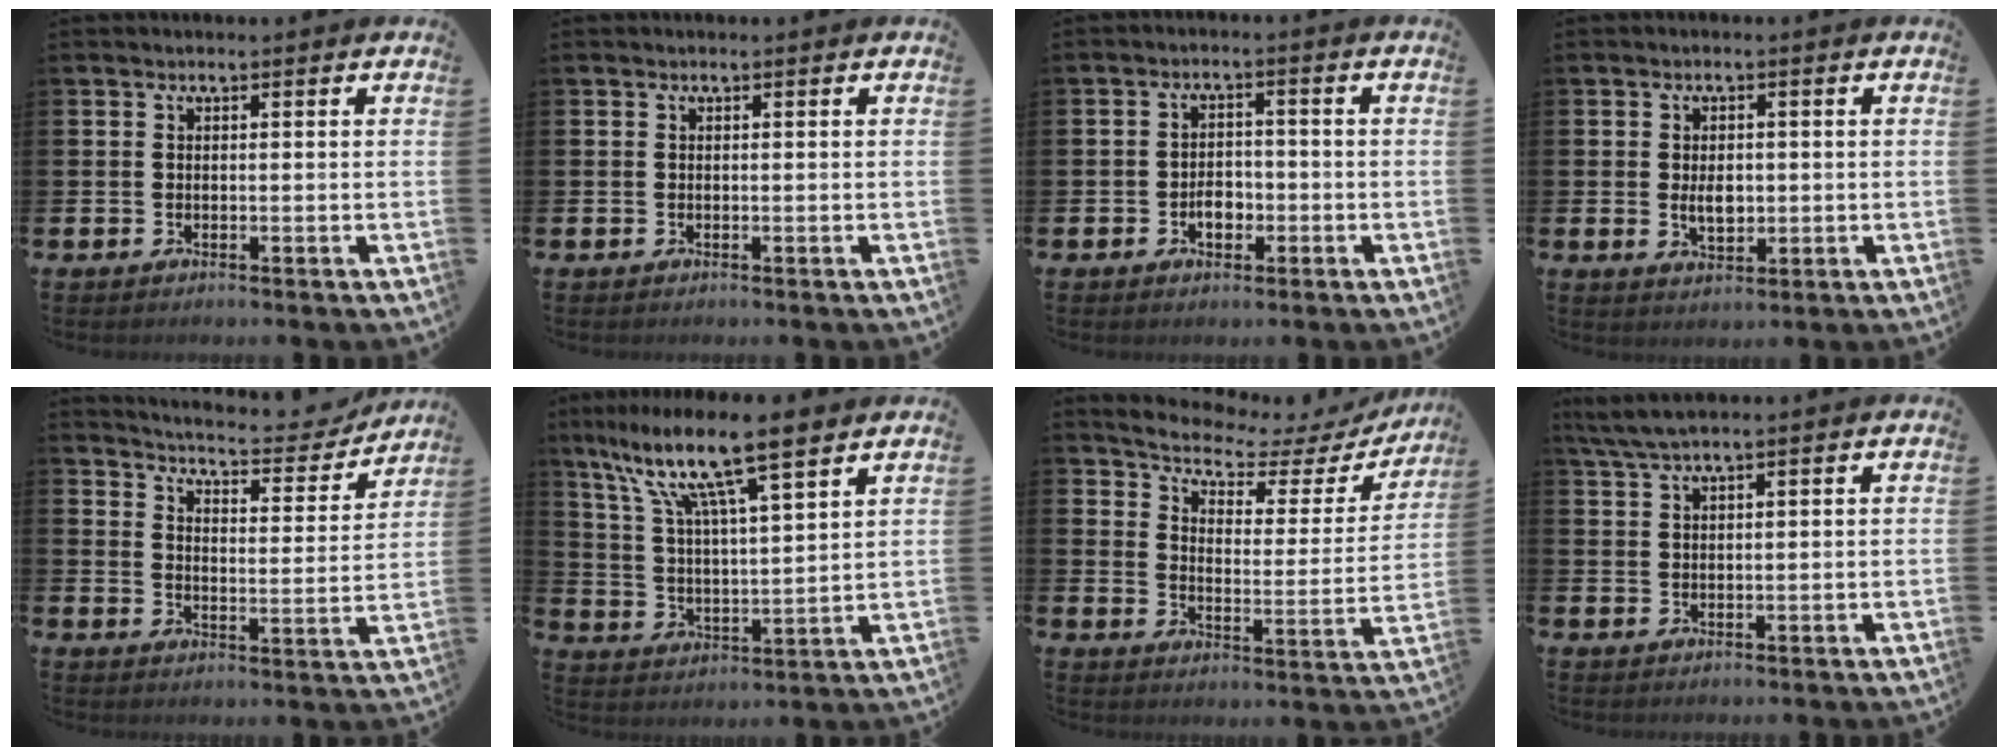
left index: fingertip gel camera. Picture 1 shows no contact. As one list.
[{"total": 0.0}, {"total": 3.0, "force": [-1.1, 2.0, 1.9], "torque": [-0.019, -0.003, -0.027]}, {"total": 3.2, "force": [0.1, 2.0, 2.5], "torque": [-0.032, 0.001, -0.003]}, {"total": 5.9, "force": [5.7, 0.8, 1.1], "torque": [-0.037, -0.047, 0.093]}, {"total": 11.7, "force": [9.4, 1.3, 6.8], "torque": [-0.159, -0.045, 0.158]}, {"total": 5.4, "force": [5.0, 1.4, 1.7], "torque": [-0.057, -0.037, 0.077]}, {"total": 3.5, "force": [2.8, 0.3, 2.0], "torque": [-0.050, -0.001, 0.054]}]